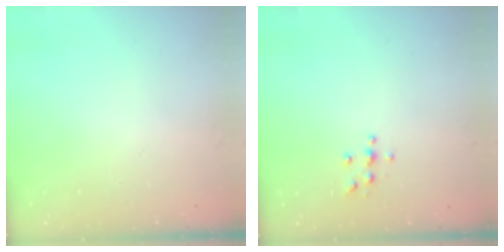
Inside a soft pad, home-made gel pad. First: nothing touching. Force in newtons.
{"total": 4.6, "press": 4.6, "slide": 0.5}